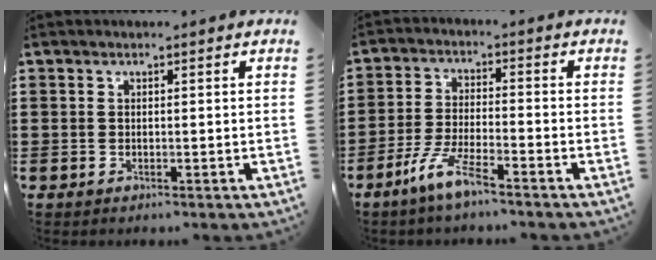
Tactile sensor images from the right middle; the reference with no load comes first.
{"total": 6.1, "force": [-4.4, 0.7, 4.2], "torque": [-0.100, -0.011, -0.086]}